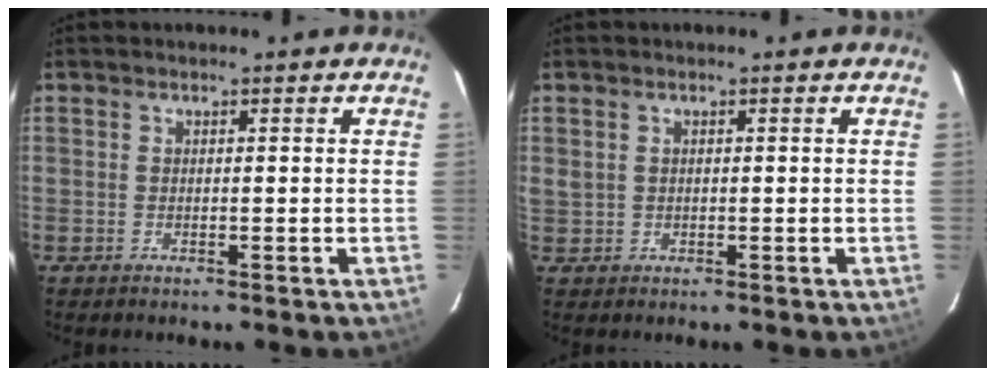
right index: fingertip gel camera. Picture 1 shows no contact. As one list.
[{"total": 1.6, "force": [0.6, 1.3, 0.6], "torque": [-0.012, 0.004, 0.016]}]